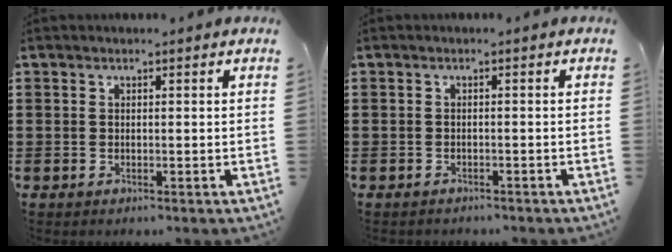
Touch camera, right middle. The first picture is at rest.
{"total": 0.7, "force": [-0.7, 0.0, 0.0], "torque": [-0.003, -0.002, -0.016]}